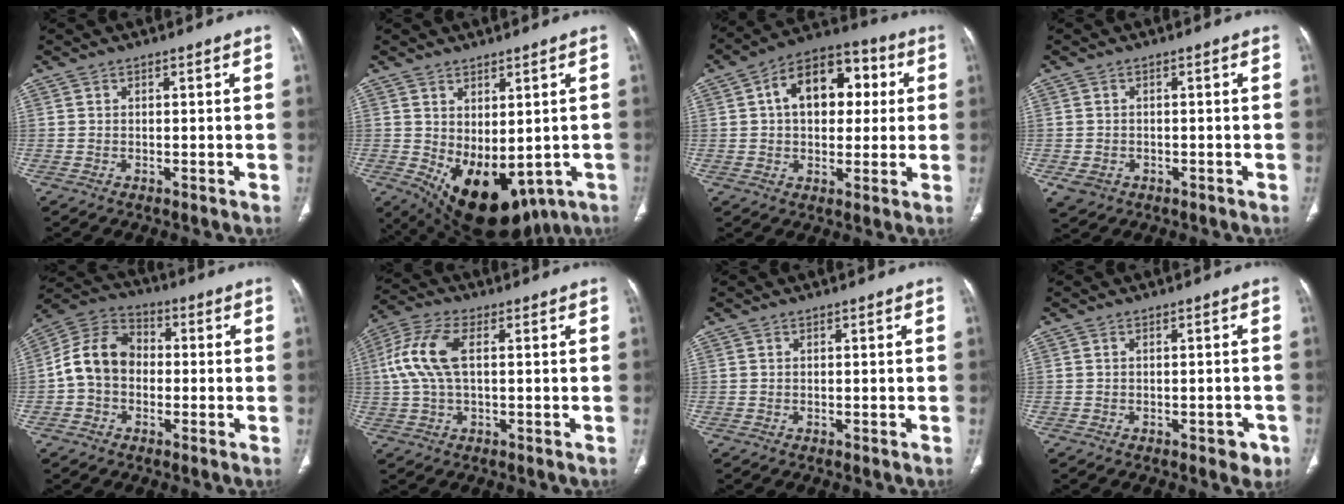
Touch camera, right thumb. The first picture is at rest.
{"total": 16.4, "force": [-4.4, 9.6, 12.6], "torque": [-0.179, -0.009, -0.032]}
{"total": 15.3, "force": [3.1, 10.0, 11.1], "torque": [-0.133, 0.023, 0.041]}
{"total": 3.2, "force": [-1.2, 2.6, 1.4], "torque": [-0.028, 0.003, -0.011]}
{"total": 11.0, "force": [-1.0, 8.5, 6.8], "torque": [-0.114, 0.037, -0.033]}
{"total": 9.8, "force": [1.4, 4.6, 8.5], "torque": [-0.204, 0.022, 0.024]}
{"total": 0.0}
{"total": 2.9, "force": [-1.5, 1.6, 2.0], "torque": [-0.010, 0.006, -0.015]}